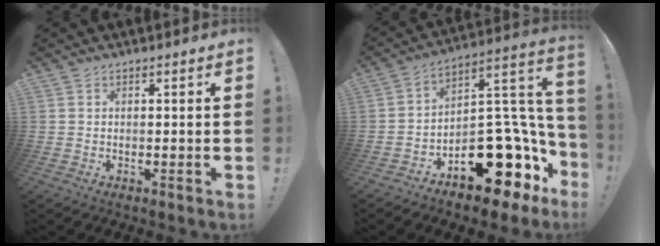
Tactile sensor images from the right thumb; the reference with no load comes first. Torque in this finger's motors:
{"motor_torque": [2.50, 2.20, 1.31, -1.46, 0.39]}